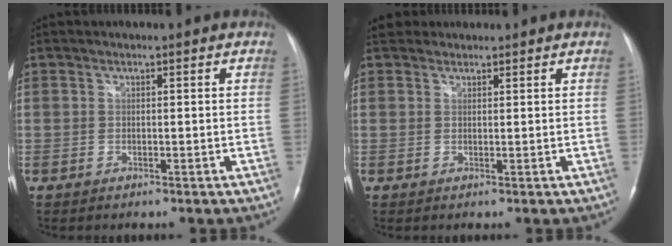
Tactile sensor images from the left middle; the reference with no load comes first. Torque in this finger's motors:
{"motor_torque": [0.14, -0.12, -0.08, 0.01]}